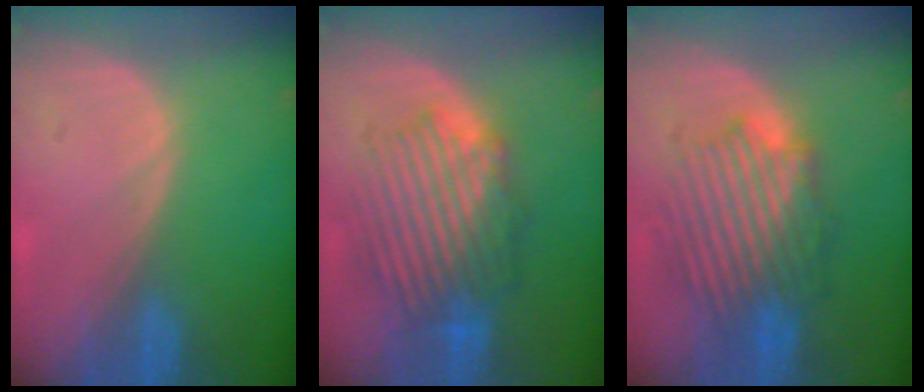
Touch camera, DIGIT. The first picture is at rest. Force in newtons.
{"total": 8.9, "press": 8.6, "slide": 2.2}
{"total": 8.6, "press": 8.5, "slide": 1.6}